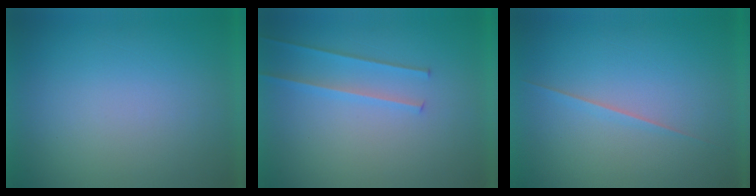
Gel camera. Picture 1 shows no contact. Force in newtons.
{"total": 2.2}
{"total": 1.6}